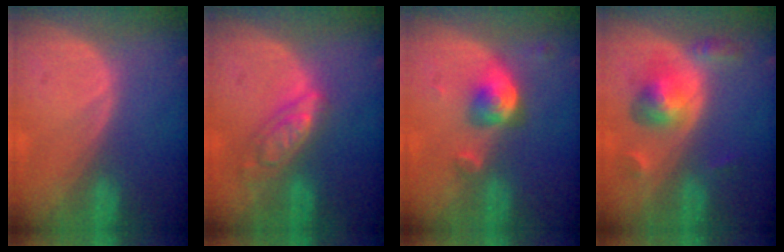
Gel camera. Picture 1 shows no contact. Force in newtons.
{"total": 6.2, "press": 5.4, "slide": 3.0}
{"total": 5.1, "press": 4.7, "slide": 1.9}
{"total": 5.9, "press": 5.6, "slide": 1.8}